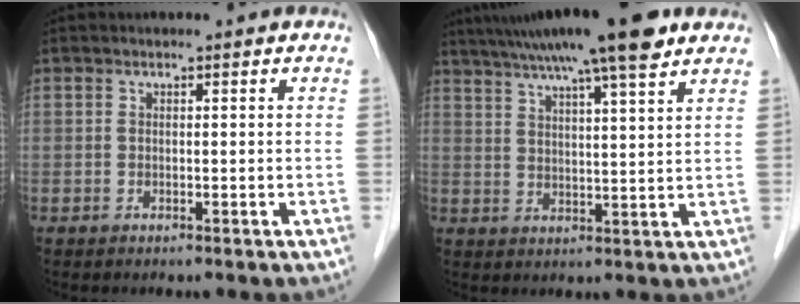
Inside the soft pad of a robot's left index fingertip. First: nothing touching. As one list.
[{"total": 15.9, "force": [12.2, 0.5, 10.2], "torque": [-0.174, 0.034, 0.178]}]